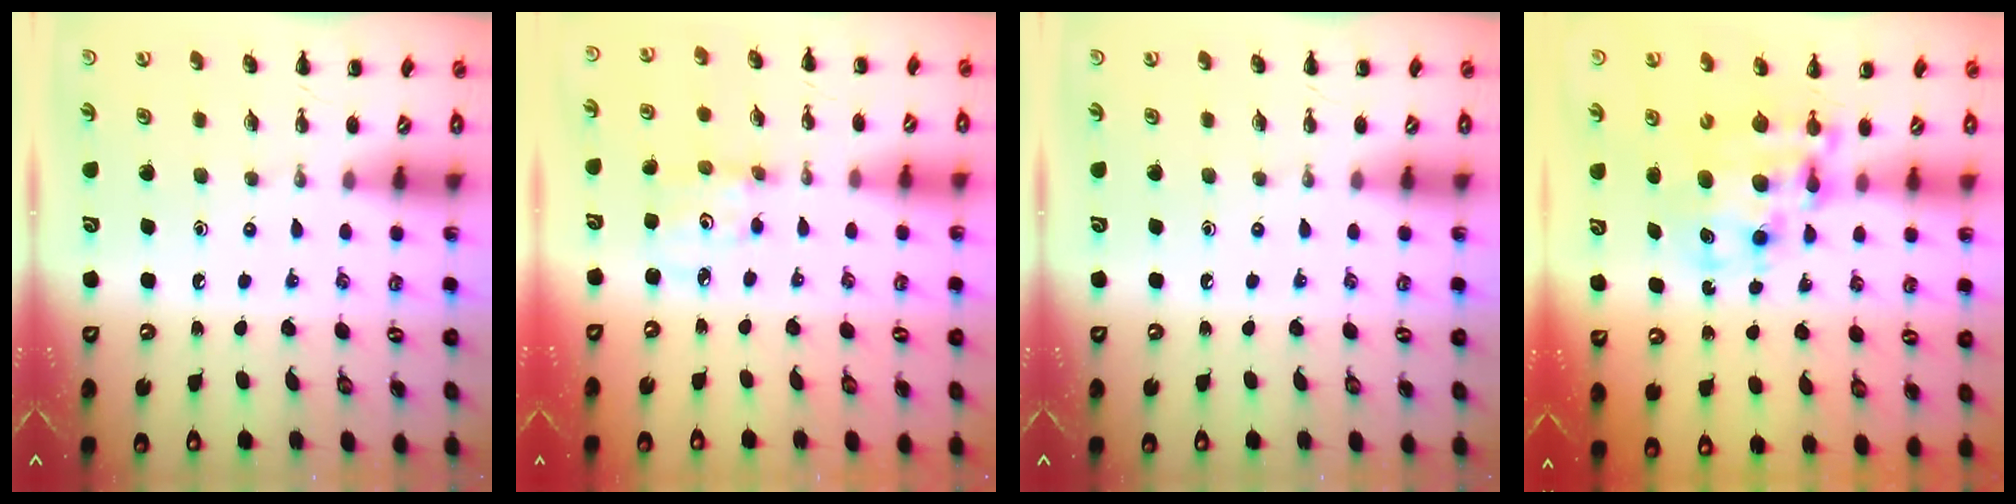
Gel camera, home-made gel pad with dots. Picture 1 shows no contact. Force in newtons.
{"total": 2.8, "press": 2.8, "slide": 0.4}
{"total": 0.0}
{"total": 9.2, "press": 8.9, "slide": 2.3}